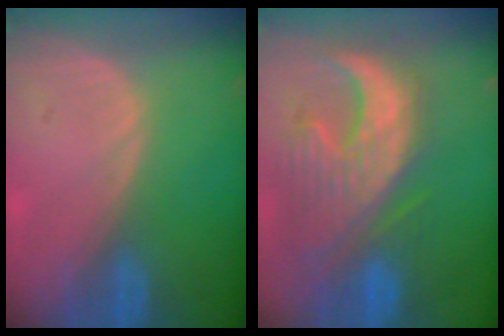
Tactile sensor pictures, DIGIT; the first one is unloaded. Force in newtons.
{"total": 12.6, "press": 11.2, "slide": 5.8}